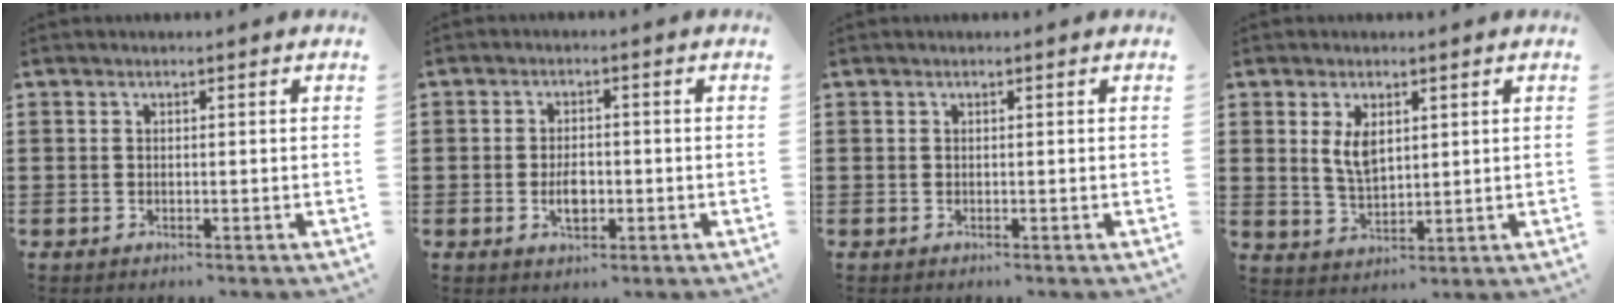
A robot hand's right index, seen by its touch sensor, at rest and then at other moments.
{"total": 3.6, "force": [-0.8, 1.9, 2.9], "torque": [-0.047, -0.001, -0.014]}
{"total": 0.0}
{"total": 4.6, "force": [1.6, 2.4, 3.6], "torque": [-0.070, 0.003, 0.027]}